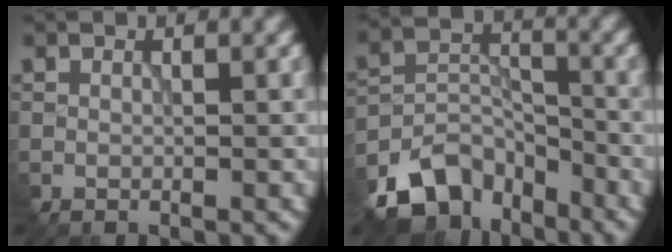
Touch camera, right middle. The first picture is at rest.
{"total": 7.7, "force": [-5.9, 4.0, 2.8], "torque": [-0.045, -0.006, -0.118]}